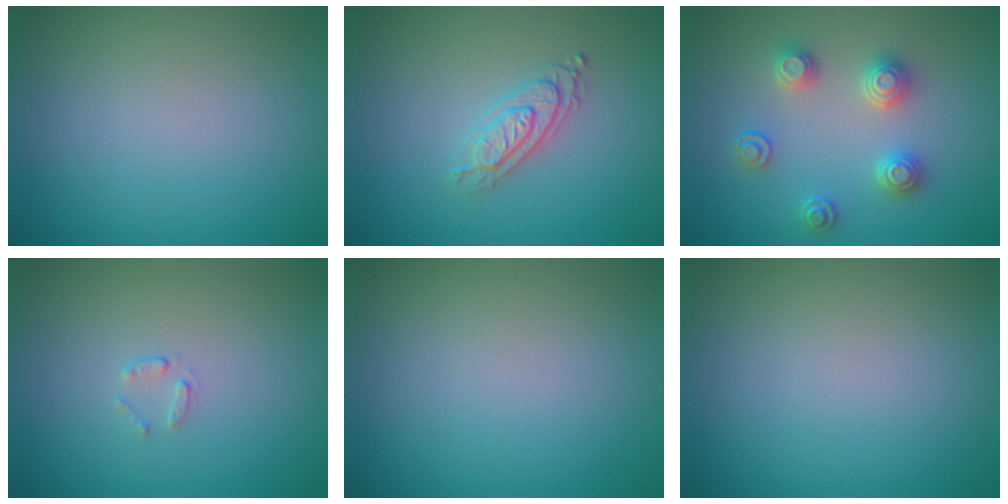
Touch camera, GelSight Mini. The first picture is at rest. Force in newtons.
{"total": 2.6, "press": 2.3, "slide": 1.3}
{"total": 2.9, "press": 2.8, "slide": 0.3}
{"total": 0.7, "press": 0.4, "slide": 0.6}
{"total": 0.0}
{"total": 0.0}